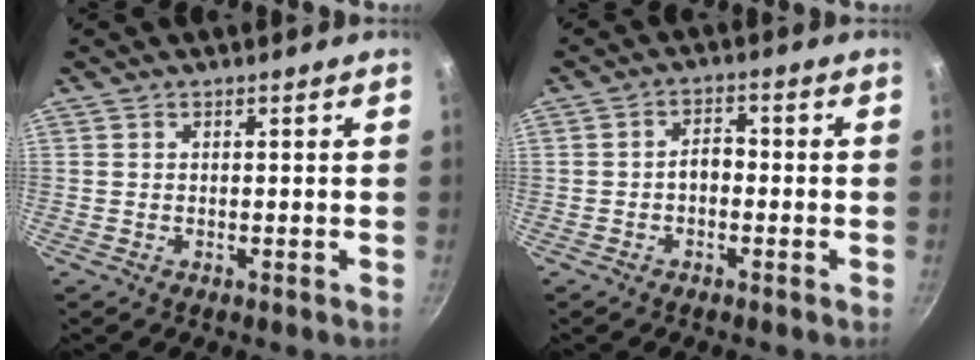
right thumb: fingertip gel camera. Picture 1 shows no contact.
{"total": 3.1, "force": [-0.9, 2.0, 2.2], "torque": [-0.022, 0.018, -0.020]}